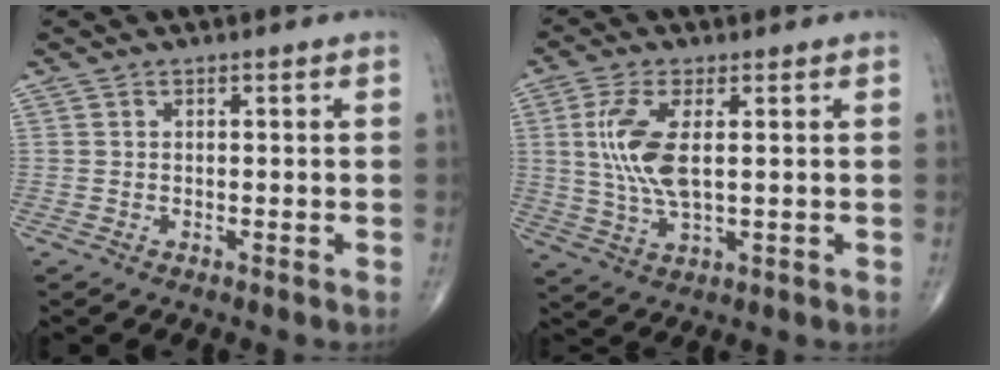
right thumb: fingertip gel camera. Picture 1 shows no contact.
{"total": 9.4, "force": [1.5, 3.6, 8.6], "torque": [-0.199, -0.006, 0.033]}